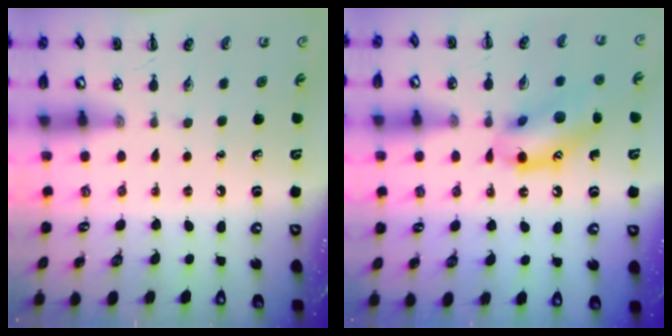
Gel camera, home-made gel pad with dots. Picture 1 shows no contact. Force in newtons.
{"total": 14.8, "press": 14.6, "slide": 2.3}